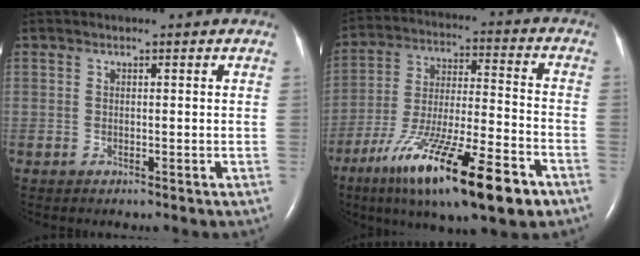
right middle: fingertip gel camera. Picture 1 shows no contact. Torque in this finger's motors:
{"motor_torque": [1.54, -0.60, 0.87, 0.21]}